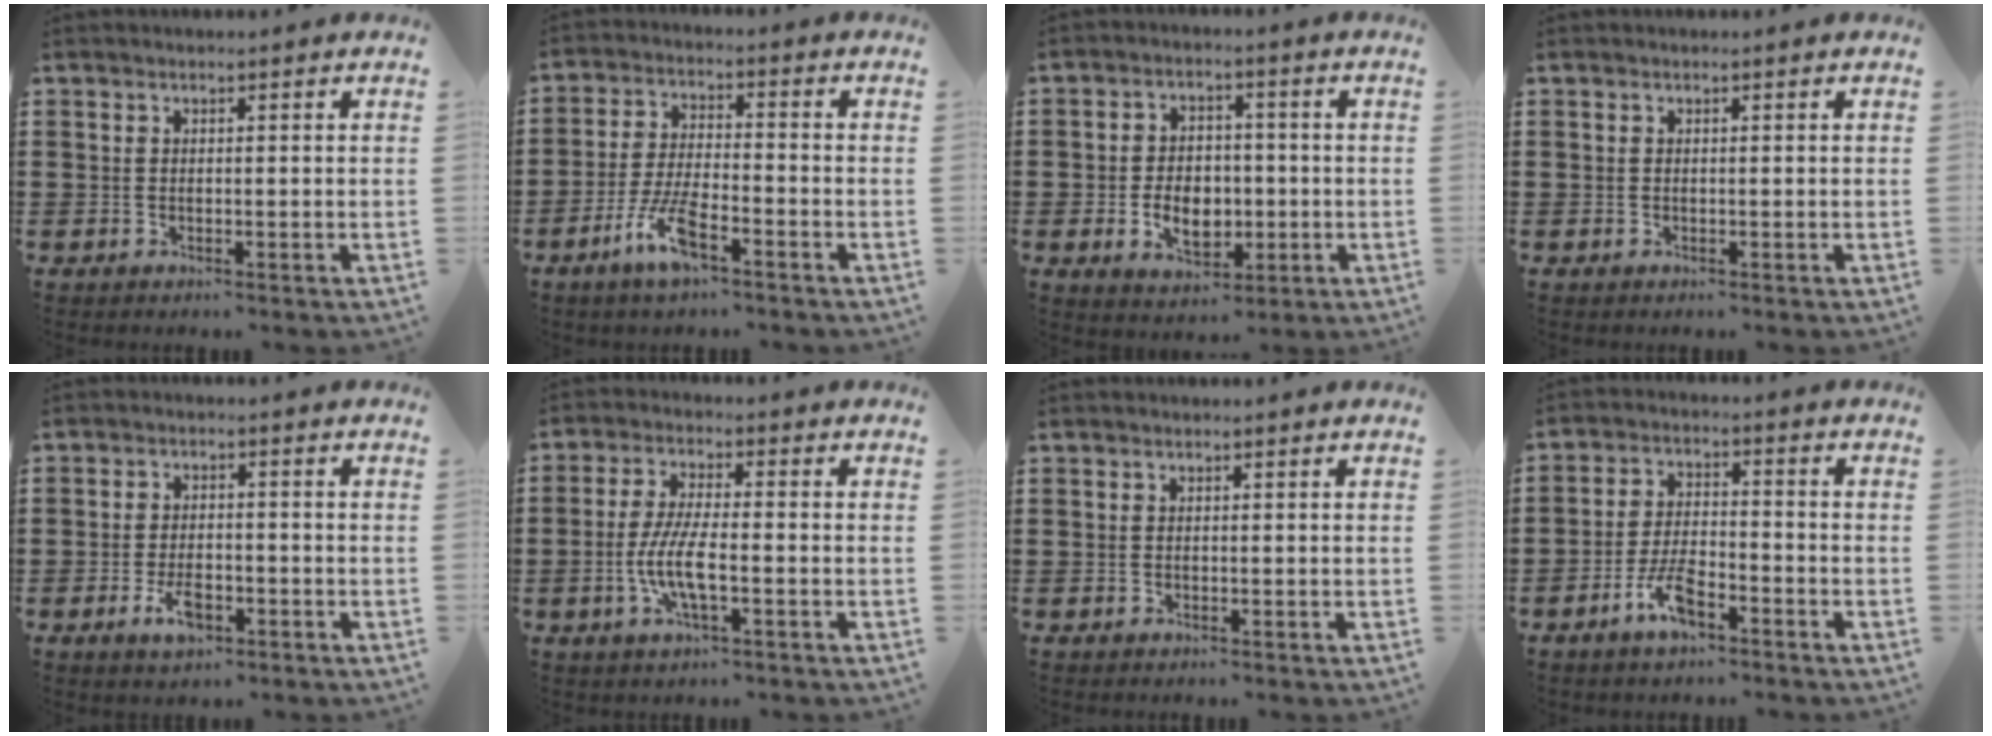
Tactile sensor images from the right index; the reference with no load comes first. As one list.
[{"total": 7.5, "force": [-4.4, 1.8, 5.8], "torque": [-0.131, -0.006, -0.083]}, {"total": 6.4, "force": [-1.2, 4.6, 4.3], "torque": [-0.074, 0.001, -0.025]}, {"total": 0.0}, {"total": 4.4, "force": [-1.9, 2.1, 3.4], "torque": [-0.070, 0.000, -0.037]}, {"total": 6.9, "force": [-2.1, 1.7, 6.4], "torque": [-0.142, -0.012, -0.046]}, {"total": 0.0}, {"total": 6.3, "force": [-3.7, 2.3, 4.6], "torque": [-0.108, 0.001, -0.074]}]